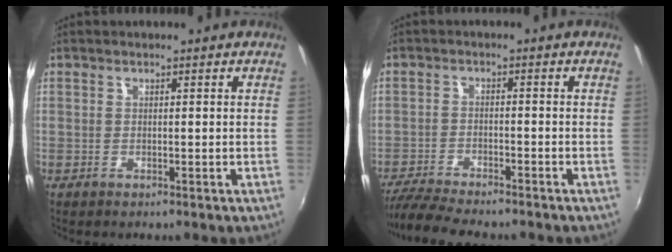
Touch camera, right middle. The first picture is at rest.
{"total": 9.1, "force": [-8.2, 1.0, 3.8], "torque": [-0.099, -0.021, -0.140]}